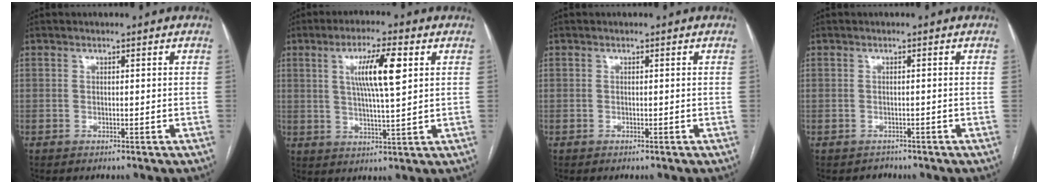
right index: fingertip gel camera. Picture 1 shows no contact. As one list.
[{"total": 9.0, "force": [2.7, 0.8, 8.5], "torque": [-0.152, 0.005, 0.048]}, {"total": 0.0}, {"total": 1.2, "force": [-0.9, 0.7, -0.3], "torque": [-0.001, 0.000, -0.014]}]